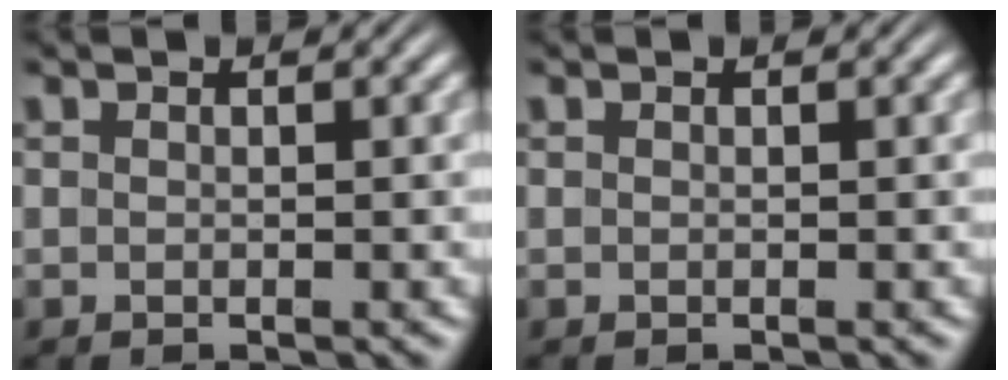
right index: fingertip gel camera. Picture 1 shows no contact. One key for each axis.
{"total": 0.0}